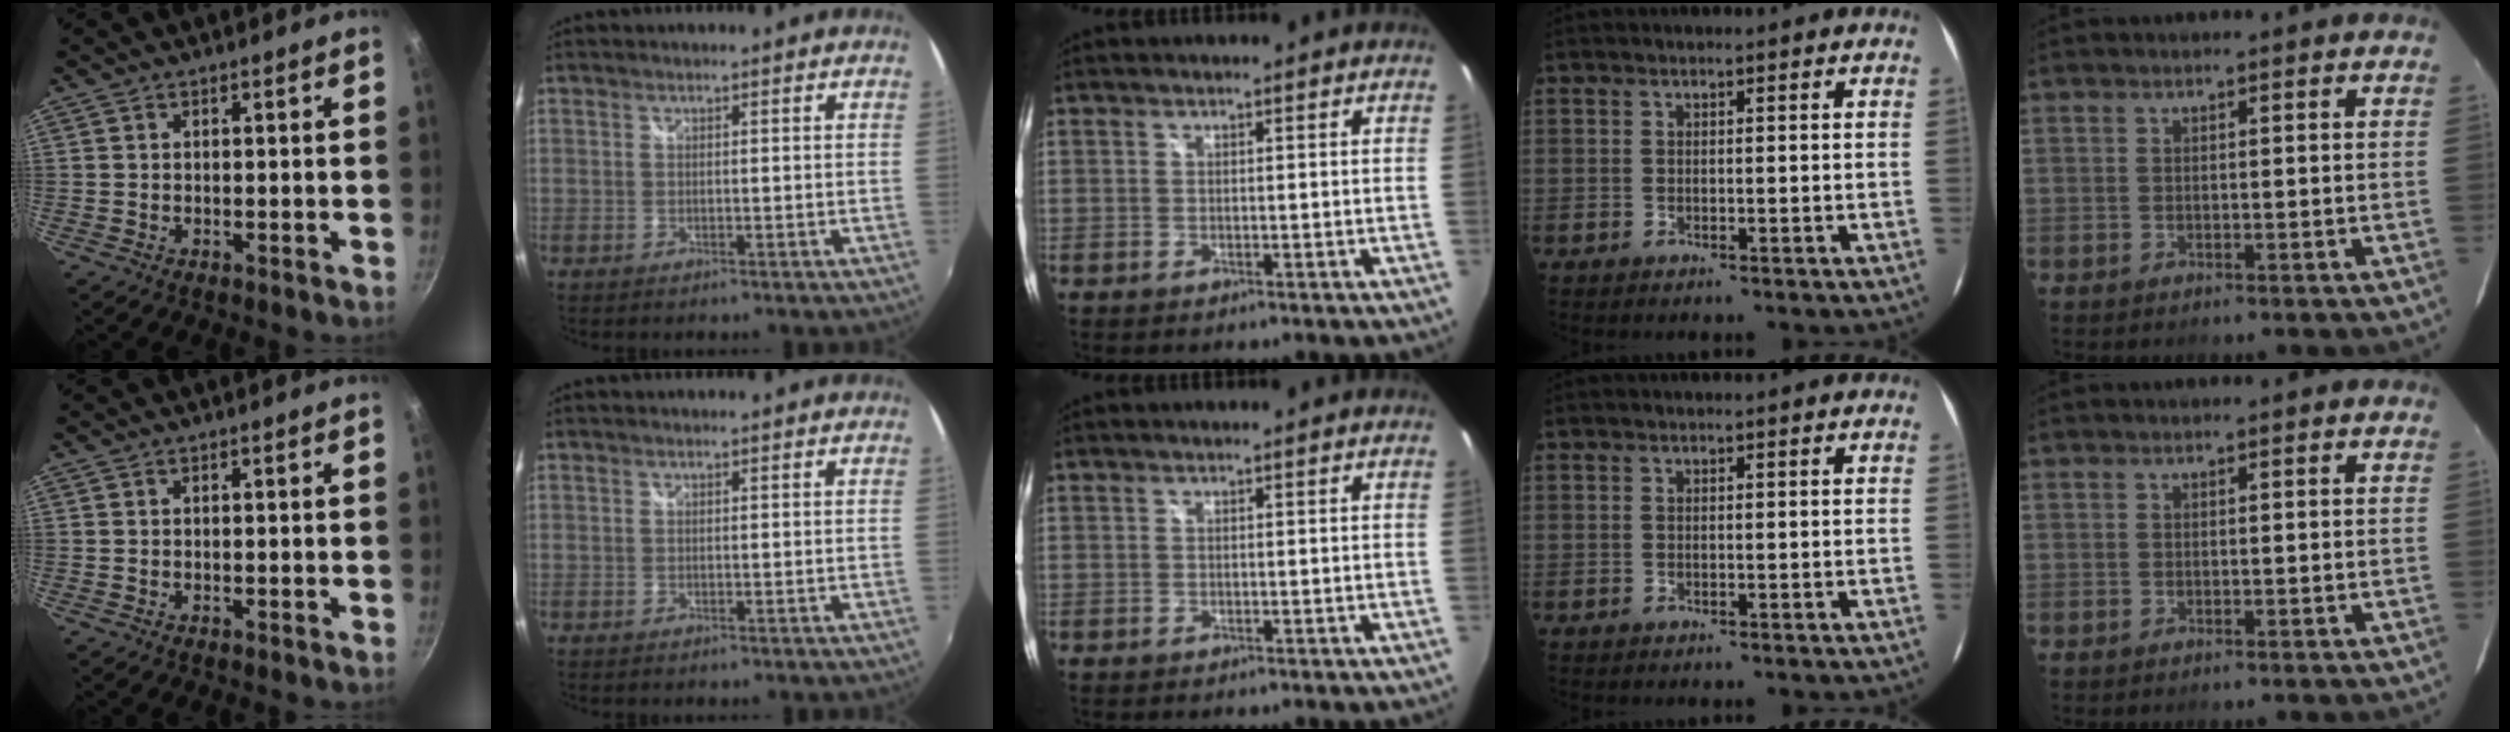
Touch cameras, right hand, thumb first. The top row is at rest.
{}